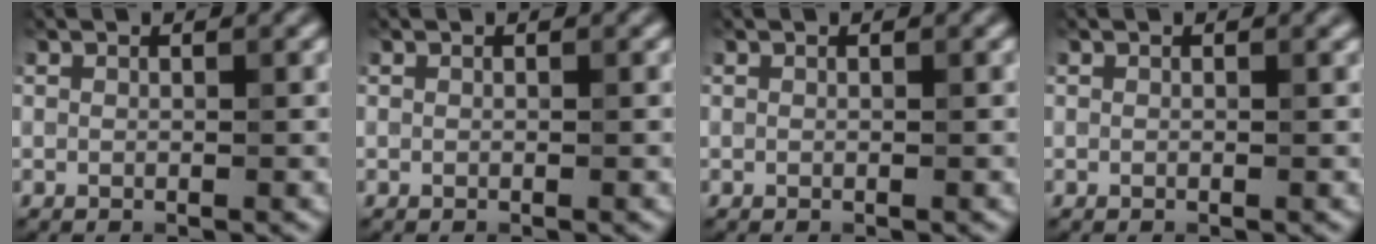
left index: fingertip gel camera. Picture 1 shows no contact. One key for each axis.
{"total": 0.0}
{"total": 0.0}
{"total": 0.0}